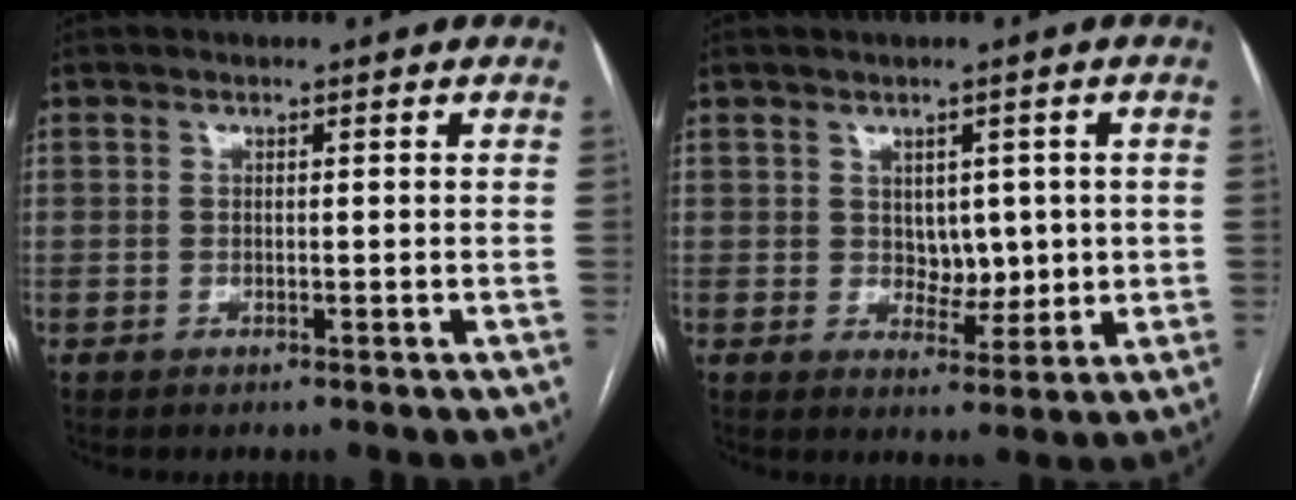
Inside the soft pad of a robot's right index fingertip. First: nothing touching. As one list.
[{"total": 4.5, "force": [0.6, 2.9, 3.4], "torque": [-0.042, 0.001, 0.018]}]